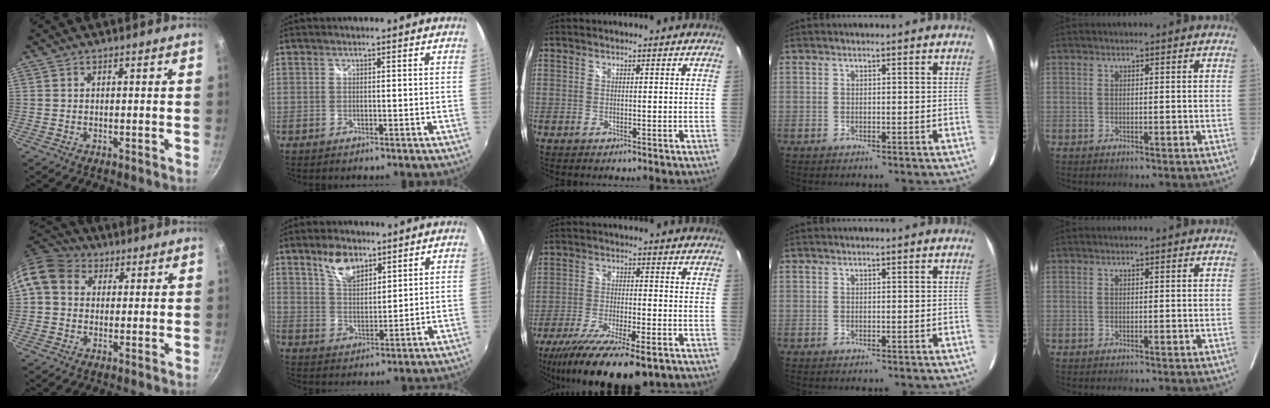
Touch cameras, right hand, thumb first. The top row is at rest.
{"thumb": {"total": 9.7, "force": [2.3, 7.9, 5.0], "torque": [-0.080, 0.017, 0.023]}, "index": {"total": 7.2, "force": [4.8, 3.5, 4.1], "torque": [-0.070, 0.007, 0.089]}, "middle": {"total": 18.4, "force": [-13.2, 4.7, 11.9], "torque": [-0.235, -0.062, -0.214]}}